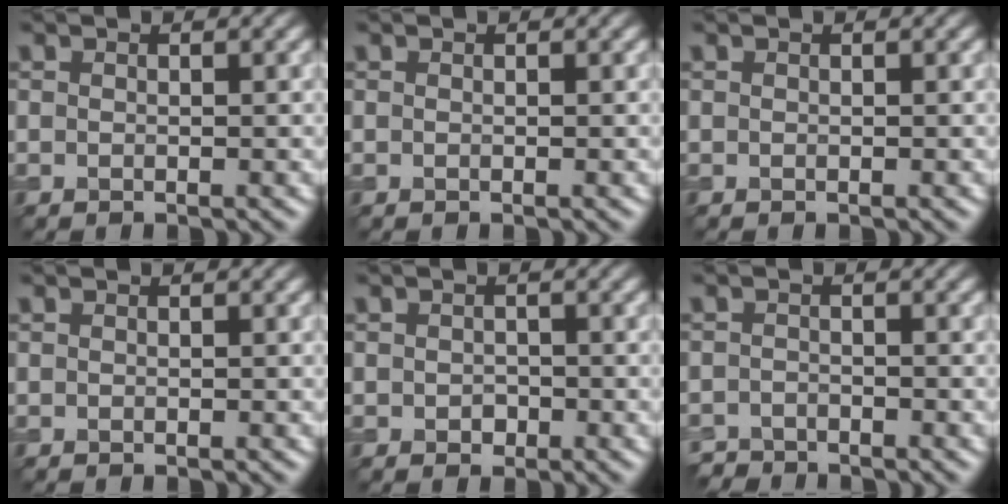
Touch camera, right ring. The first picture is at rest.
{"total": 0.0}
{"total": 0.0}
{"total": 0.0}
{"total": 1.0, "force": [-0.2, 0.9, 0.5], "torque": [-0.007, -0.003, -0.007]}
{"total": 2.0, "force": [-1.9, 0.5, 0.0], "torque": [0.003, 0.000, -0.040]}